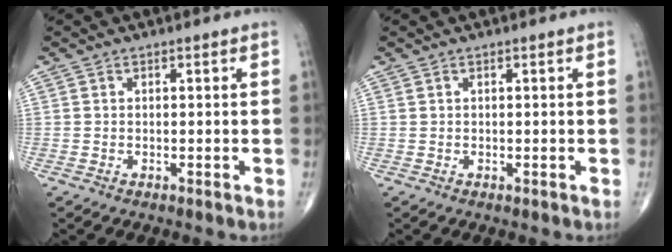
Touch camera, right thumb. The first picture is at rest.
{"total": 0.0}